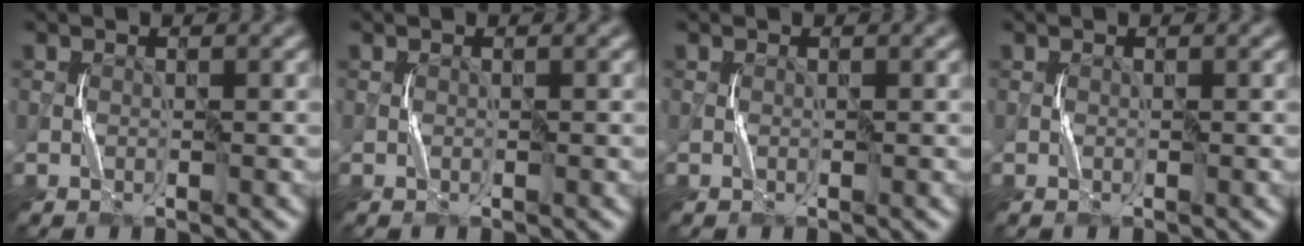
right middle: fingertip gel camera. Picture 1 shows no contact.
{"total": 0.0}
{"total": 0.0}
{"total": 0.0}